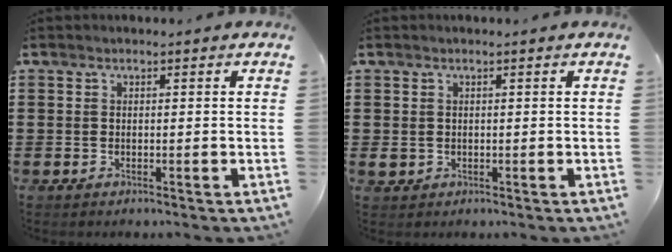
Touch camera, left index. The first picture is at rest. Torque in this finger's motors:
{"motor_torque": [0.29, 0.02, 0.08, 0.01]}